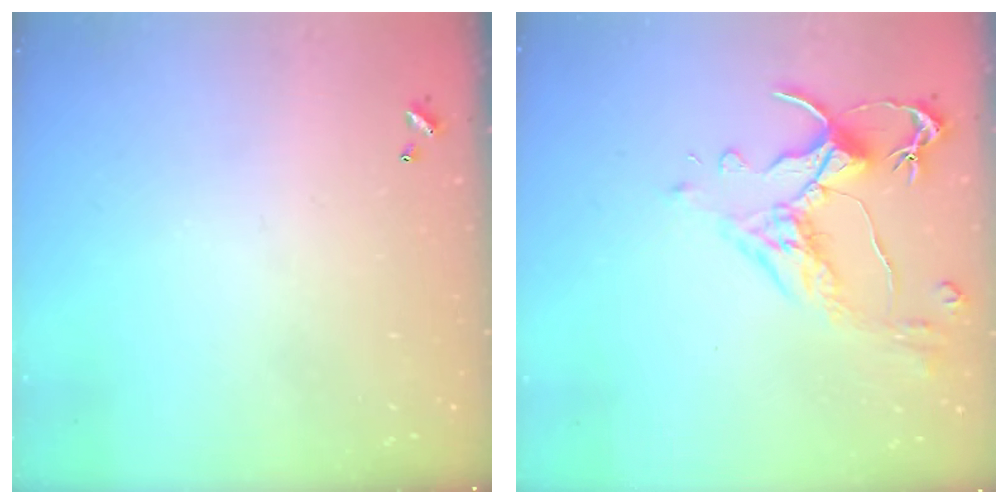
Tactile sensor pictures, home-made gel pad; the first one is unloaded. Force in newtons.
{"total": 2.6, "press": 2.2, "slide": 1.3}